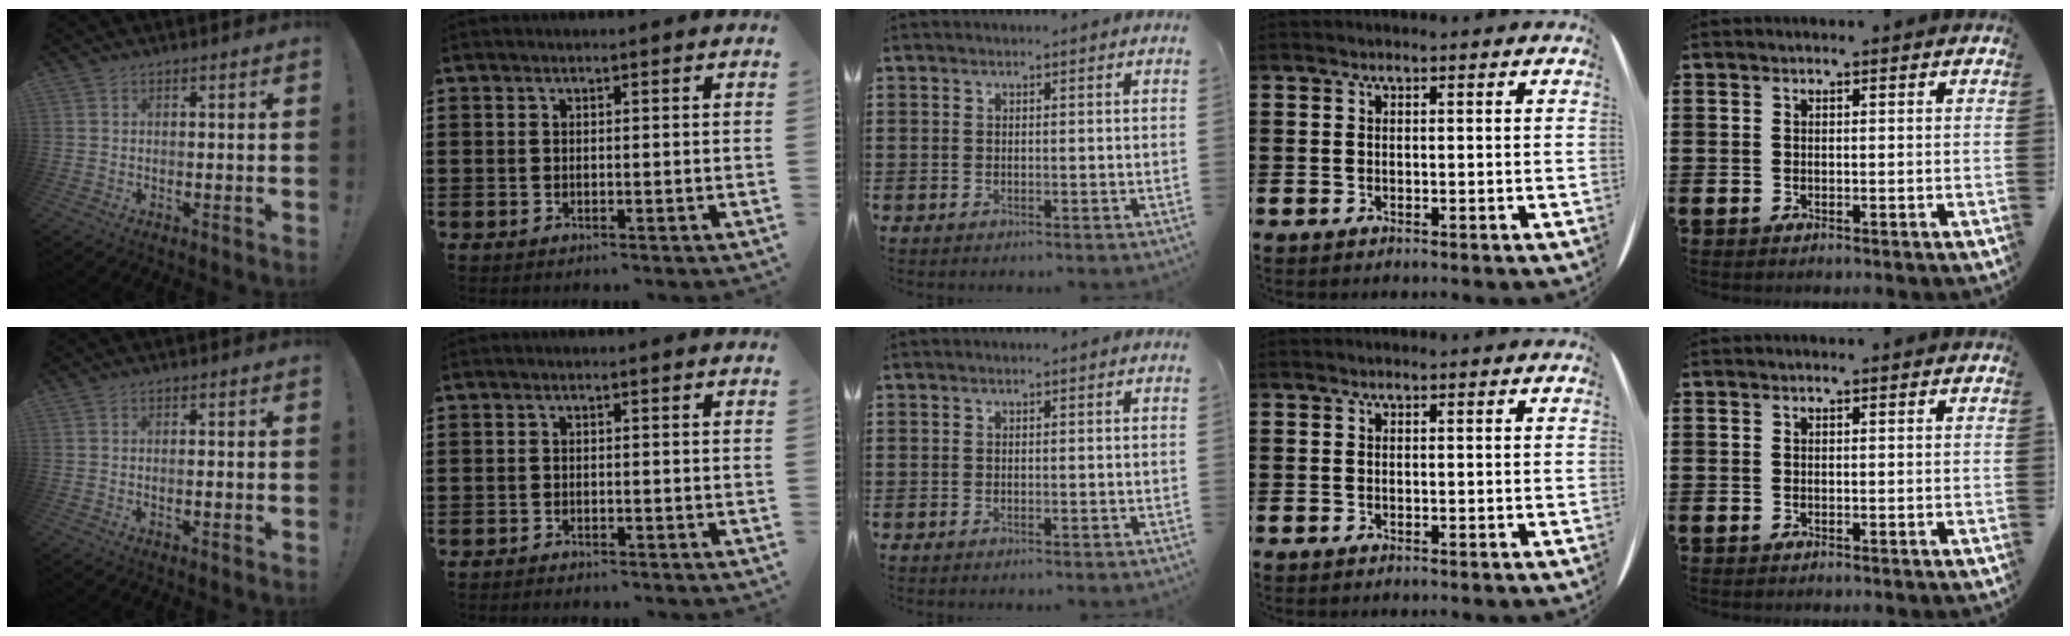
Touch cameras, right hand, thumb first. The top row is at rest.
{"thumb": {"total": 1.1, "force": [-0.2, 0.2, 1.0], "torque": [-0.014, -0.001, -0.005]}, "index": {"total": 1.1, "force": [-1.1, 0.0, 0.0], "torque": [-0.003, 0.002, -0.023]}}